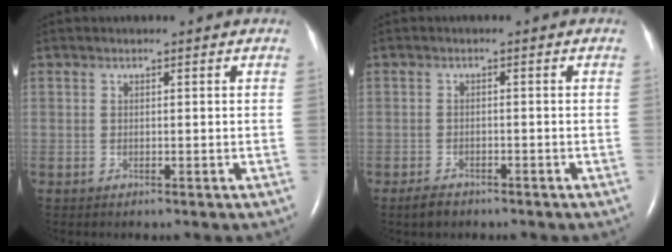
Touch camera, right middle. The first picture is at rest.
{"total": 2.3, "force": [-1.8, 1.1, 0.9], "torque": [-0.023, 0.000, -0.026]}